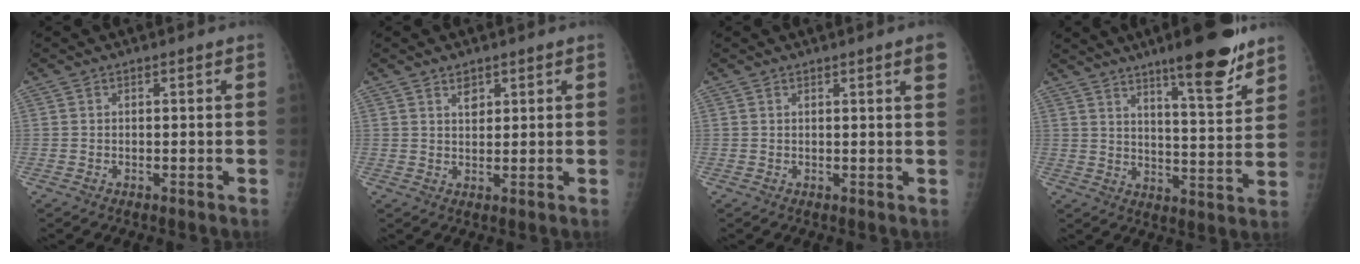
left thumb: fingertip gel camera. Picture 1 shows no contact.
{"total": 2.1, "force": [1.4, 1.3, 1.0], "torque": [-0.006, -0.009, 0.023]}
{"total": 2.3, "force": [1.3, -0.1, 1.8], "torque": [-0.025, -0.006, 0.016]}
{"total": 15.6, "force": [11.2, 2.6, 10.6], "torque": [-0.130, -0.075, 0.173]}